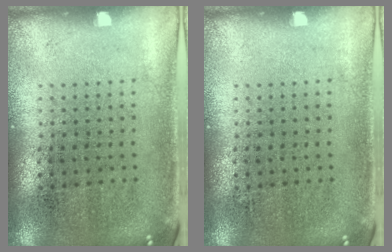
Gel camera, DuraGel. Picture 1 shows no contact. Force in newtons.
{"total": 0.0}